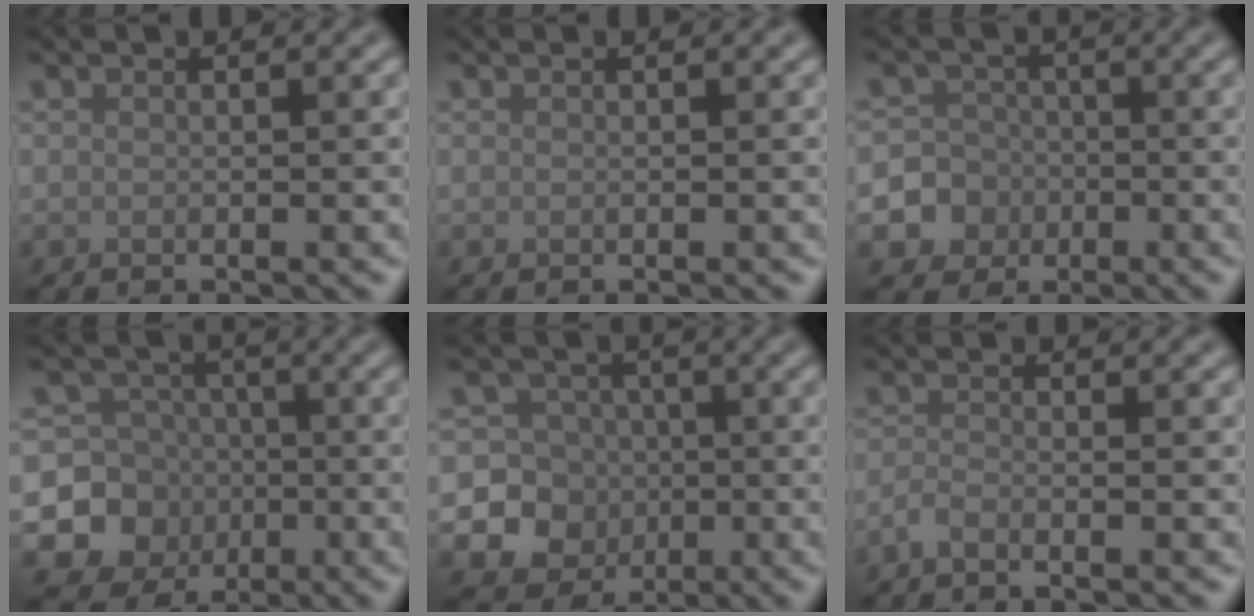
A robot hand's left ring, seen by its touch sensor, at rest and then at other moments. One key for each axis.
{"total": 0.0}
{"total": 8.9, "fx": -2.8, "fy": 8.3, "fz": 0.9, "tx": -0.021, "ty": -0.013, "tz": -0.069}
{"total": 6.9, "fx": -1.7, "fy": 6.5, "fz": 1.5, "tx": -0.014, "ty": -0.004, "tz": -0.052}
{"total": 9.9, "fx": -2.3, "fy": 9.5, "fz": 1.9, "tx": -0.029, "ty": 0.008, "tz": -0.057}
{"total": 1.2, "fx": -0.9, "fy": 0.3, "fz": 0.8, "tx": -0.017, "ty": -0.001, "tz": -0.022}